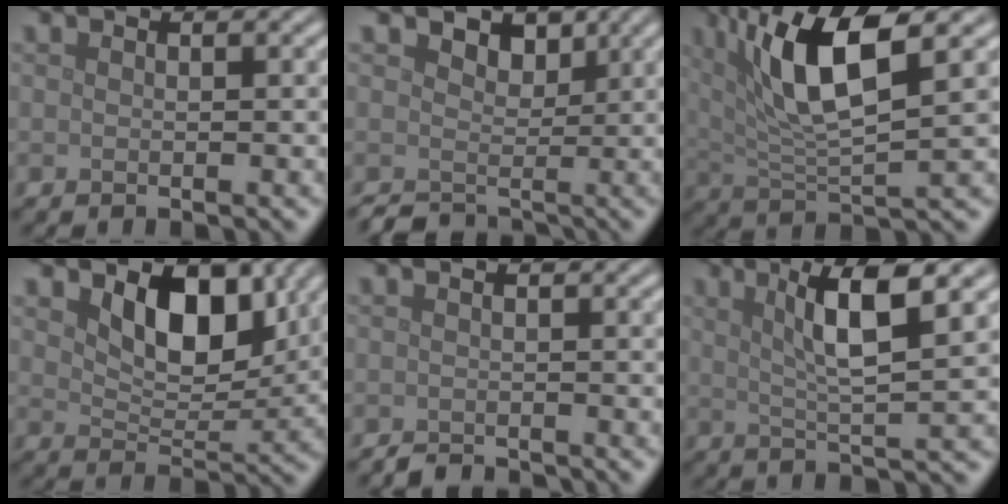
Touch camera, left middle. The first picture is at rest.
{"total": 3.4, "force": [1.2, 2.7, 1.6], "torque": [-0.030, -0.007, 0.010]}
{"total": 8.4, "force": [3.4, 2.2, 7.4], "torque": [-0.132, 0.000, 0.061]}
{"total": 6.0, "force": [2.9, 3.4, 4.0], "torque": [-0.069, -0.015, 0.042]}
{"total": 1.0, "force": [-1.0, 0.2, 0.2], "torque": [-0.003, -0.001, -0.022]}
{"total": 6.6, "force": [2.5, 1.2, 5.9], "torque": [-0.091, 0.005, 0.043]}